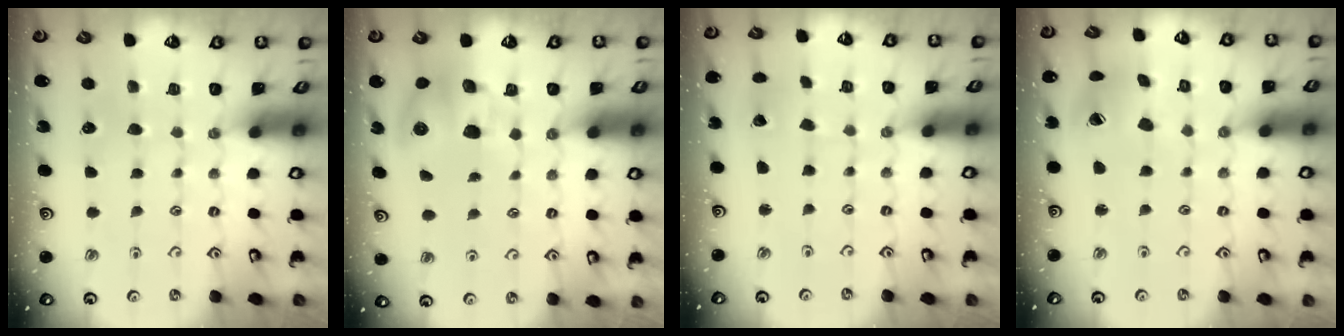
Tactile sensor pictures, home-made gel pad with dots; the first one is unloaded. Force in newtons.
{"total": 8.8, "press": 8.7, "slide": 1.2}
{"total": 2.5, "press": 2.5, "slide": 0.3}
{"total": 7.6, "press": 7.6, "slide": 1.0}